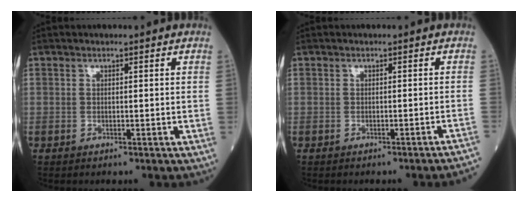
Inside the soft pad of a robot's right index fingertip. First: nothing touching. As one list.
[{"total": 4.7, "force": [-4.3, -1.2, 1.5], "torque": [-0.008, -0.012, -0.046]}]